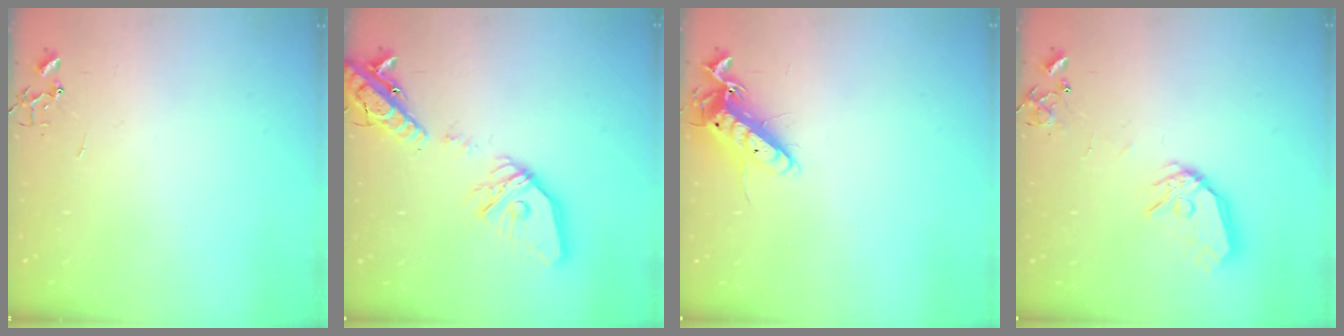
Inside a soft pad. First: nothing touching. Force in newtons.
{"total": 21.4, "press": 21.2, "slide": 3.5}
{"total": 12.5, "press": 12.5, "slide": 1.1}
{"total": 12.5, "press": 12.4, "slide": 0.9}